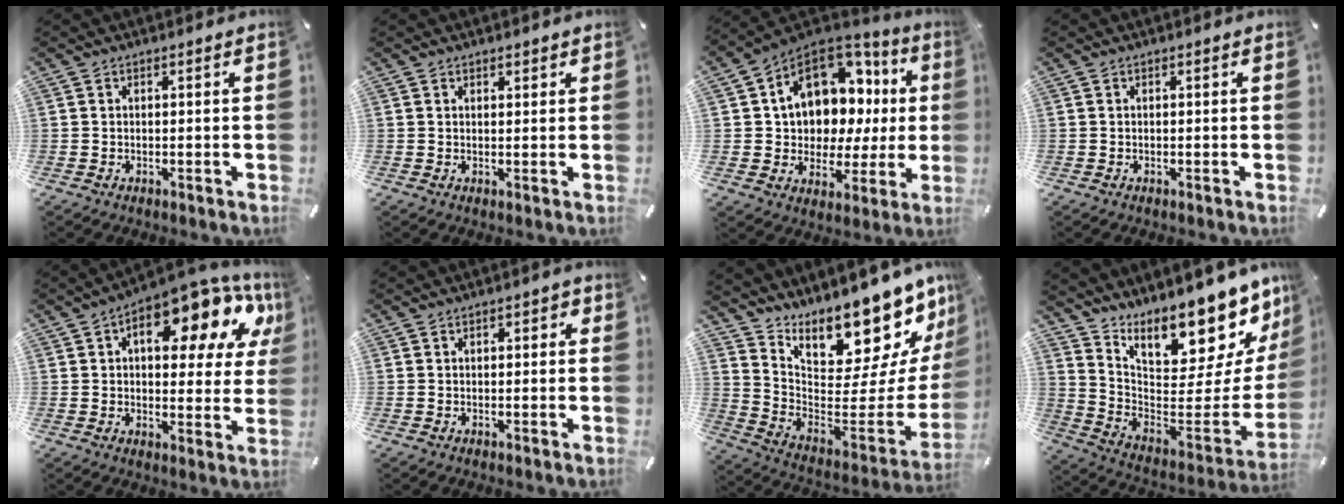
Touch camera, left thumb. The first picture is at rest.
{"total": 1.1, "force": [0.9, 0.6, 0.3], "torque": [0.003, -0.003, 0.015]}
{"total": 15.2, "force": [6.5, 10.8, 8.5], "torque": [-0.136, -0.054, 0.115]}
{"total": 0.0}
{"total": 17.9, "force": [9.4, 7.8, 13.1], "torque": [-0.176, -0.069, 0.147]}
{"total": 2.2, "force": [0.3, 1.4, 1.7], "torque": [-0.025, 0.007, 0.001]}
{"total": 16.5, "force": [15.5, 3.9, 4.2], "torque": [-0.024, -0.166, 0.248]}
{"total": 17.7, "force": [15.3, 5.9, 6.8], "torque": [-0.059, -0.151, 0.246]}